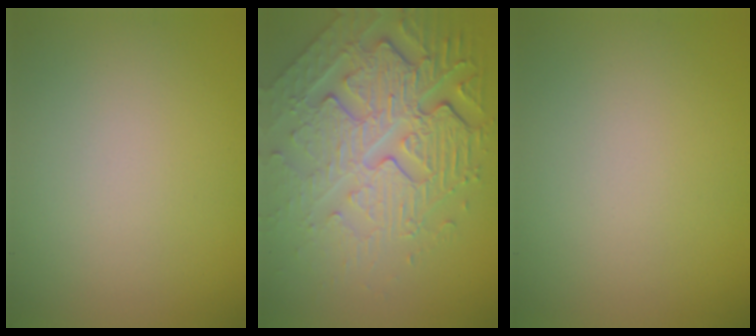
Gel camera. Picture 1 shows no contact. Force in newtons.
{"total": 8.6, "press": 5.9, "slide": 6.3}
{"total": 0.0}